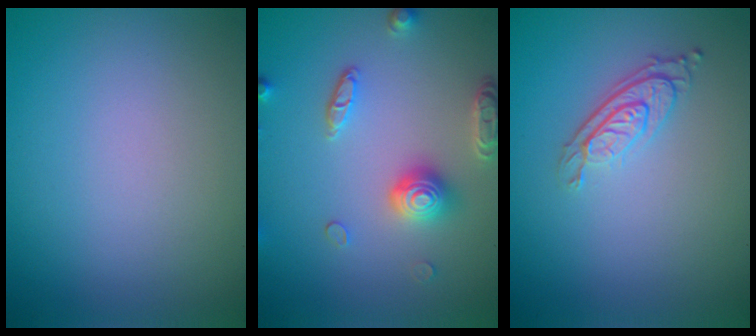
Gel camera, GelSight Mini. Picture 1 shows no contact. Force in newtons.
{"total": 4.1, "press": 3.5, "slide": 2.0}
{"total": 3.0, "press": 2.1, "slide": 2.1}